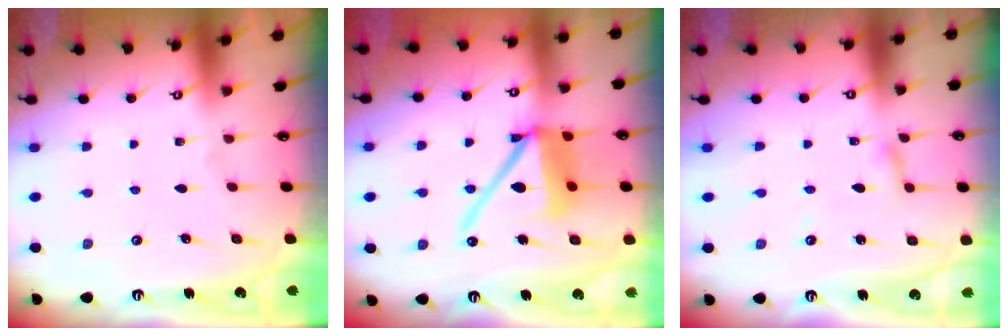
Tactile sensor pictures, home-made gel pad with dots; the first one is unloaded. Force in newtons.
{"total": 14.8, "press": 14.6, "slide": 2.4}
{"total": 2.6, "press": 2.6, "slide": 0.1}